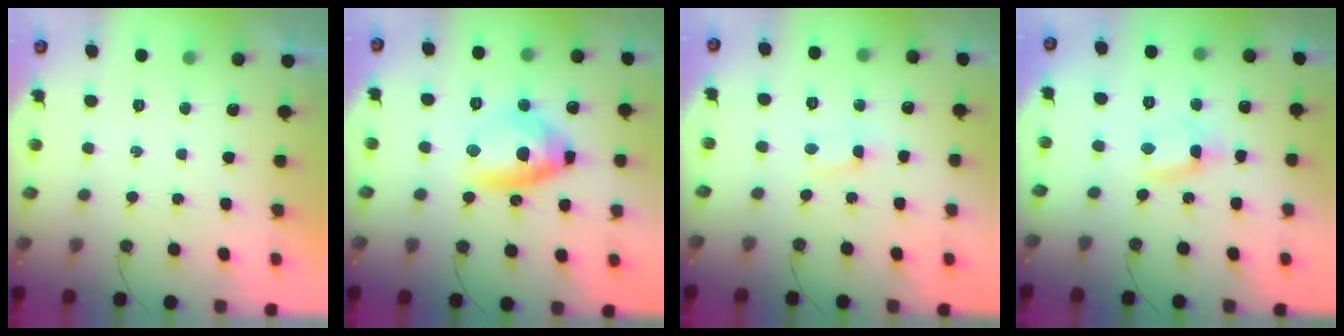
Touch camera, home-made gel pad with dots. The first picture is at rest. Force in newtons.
{"total": 13.4, "press": 13.4, "slide": 1.4}
{"total": 1.3, "press": 1.3, "slide": 0.2}
{"total": 2.8, "press": 2.8, "slide": 0.2}